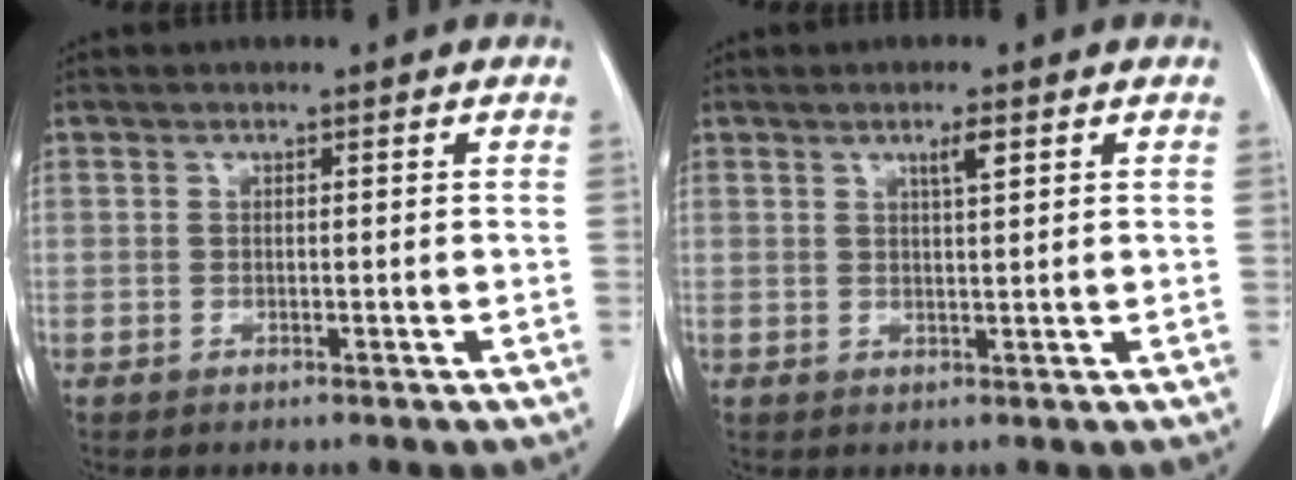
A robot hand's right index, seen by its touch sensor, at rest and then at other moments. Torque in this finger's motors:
{"motor_torque": [0.34, 0.17, 0.05, 0.02]}